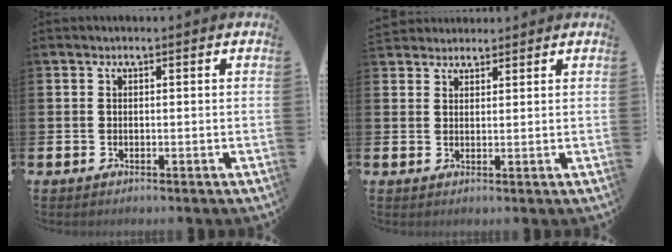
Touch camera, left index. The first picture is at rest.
{"total": 2.6, "force": [2.5, 0.9, -0.2], "torque": [-0.003, -0.004, 0.047]}